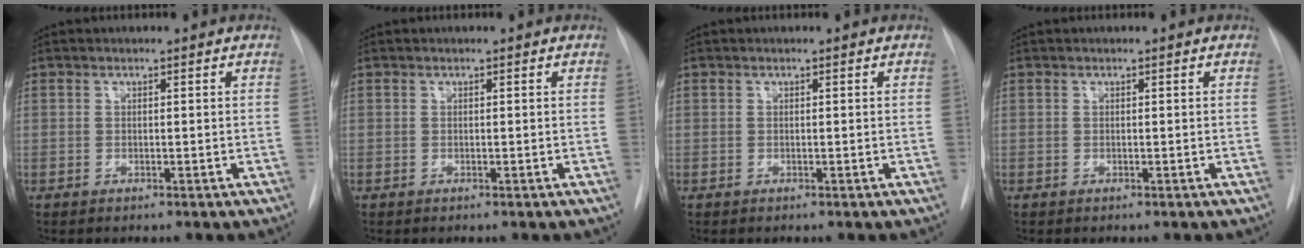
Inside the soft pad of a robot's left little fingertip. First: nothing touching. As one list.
[{"total": 0.0}, {"total": 0.0}, {"total": 0.0}]